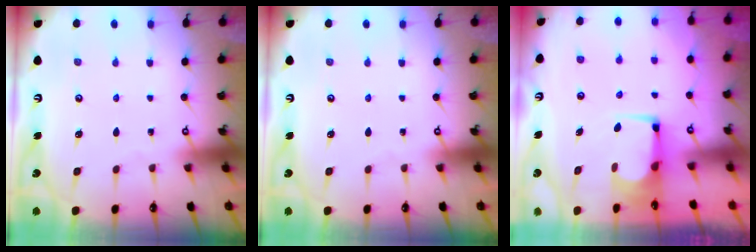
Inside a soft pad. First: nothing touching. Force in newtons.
{"total": 0.0}
{"total": 2.8, "press": 2.8, "slide": 0.1}